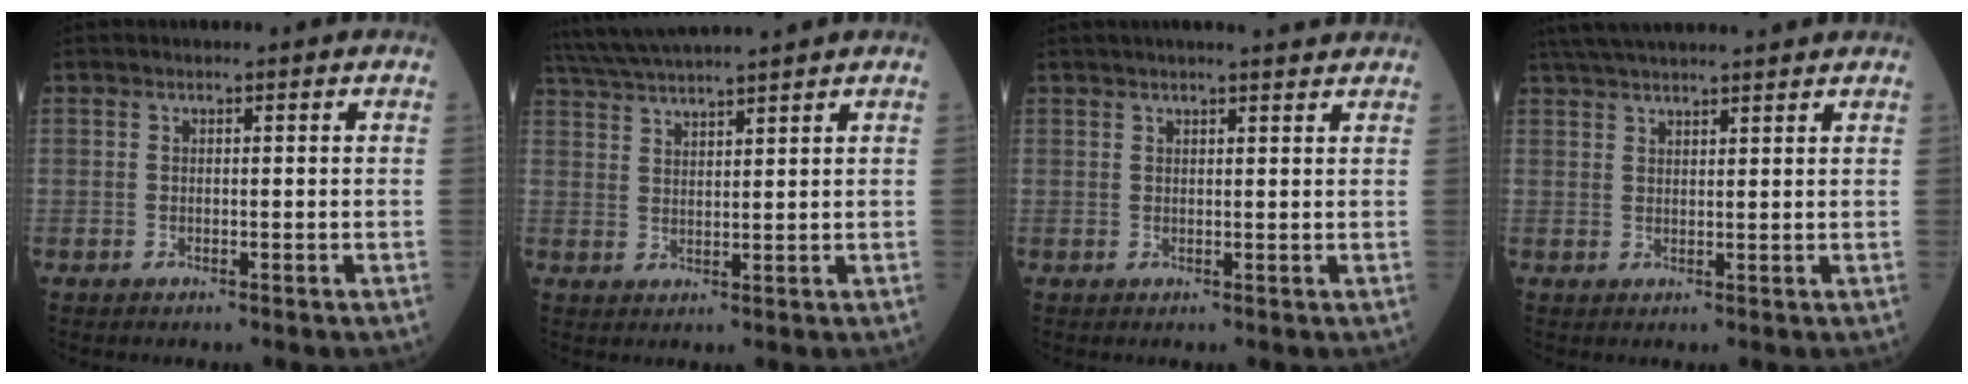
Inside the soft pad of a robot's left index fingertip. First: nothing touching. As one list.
[{"total": 9.4, "force": [8.5, -1.2, 3.9], "torque": [-0.073, 0.025, 0.144]}, {"total": 6.7, "force": [6.0, 0.2, 3.0], "torque": [-0.040, 0.020, 0.071]}, {"total": 12.4, "force": [11.1, 0.5, 5.5], "torque": [-0.098, 0.037, 0.165]}]